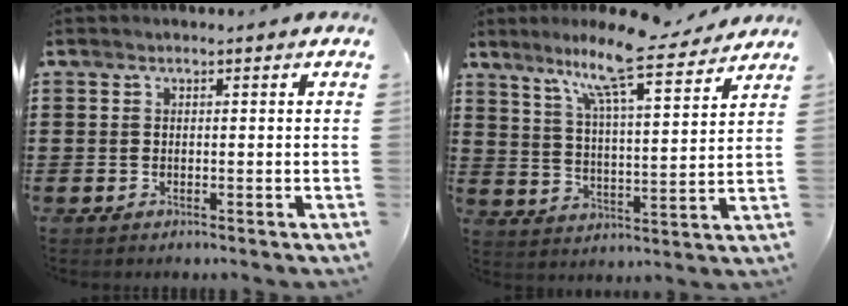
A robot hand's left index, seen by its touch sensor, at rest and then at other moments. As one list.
[{"total": 11.1, "force": [8.9, 0.1, 6.5], "torque": [-0.135, -0.051, 0.146]}]